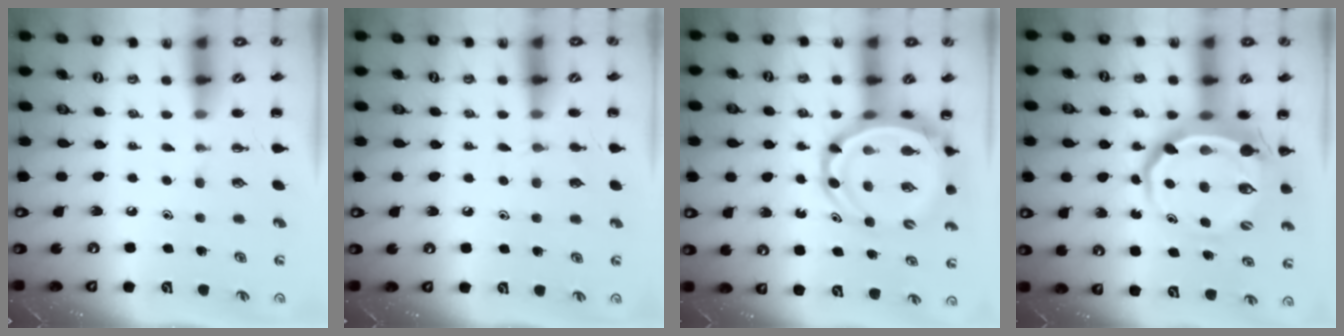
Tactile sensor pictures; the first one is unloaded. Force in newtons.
{"total": 3.7, "press": 3.5, "slide": 1.1}
{"total": 9.6, "press": 9.2, "slide": 2.9}
{"total": 9.3, "press": 9.0, "slide": 2.5}